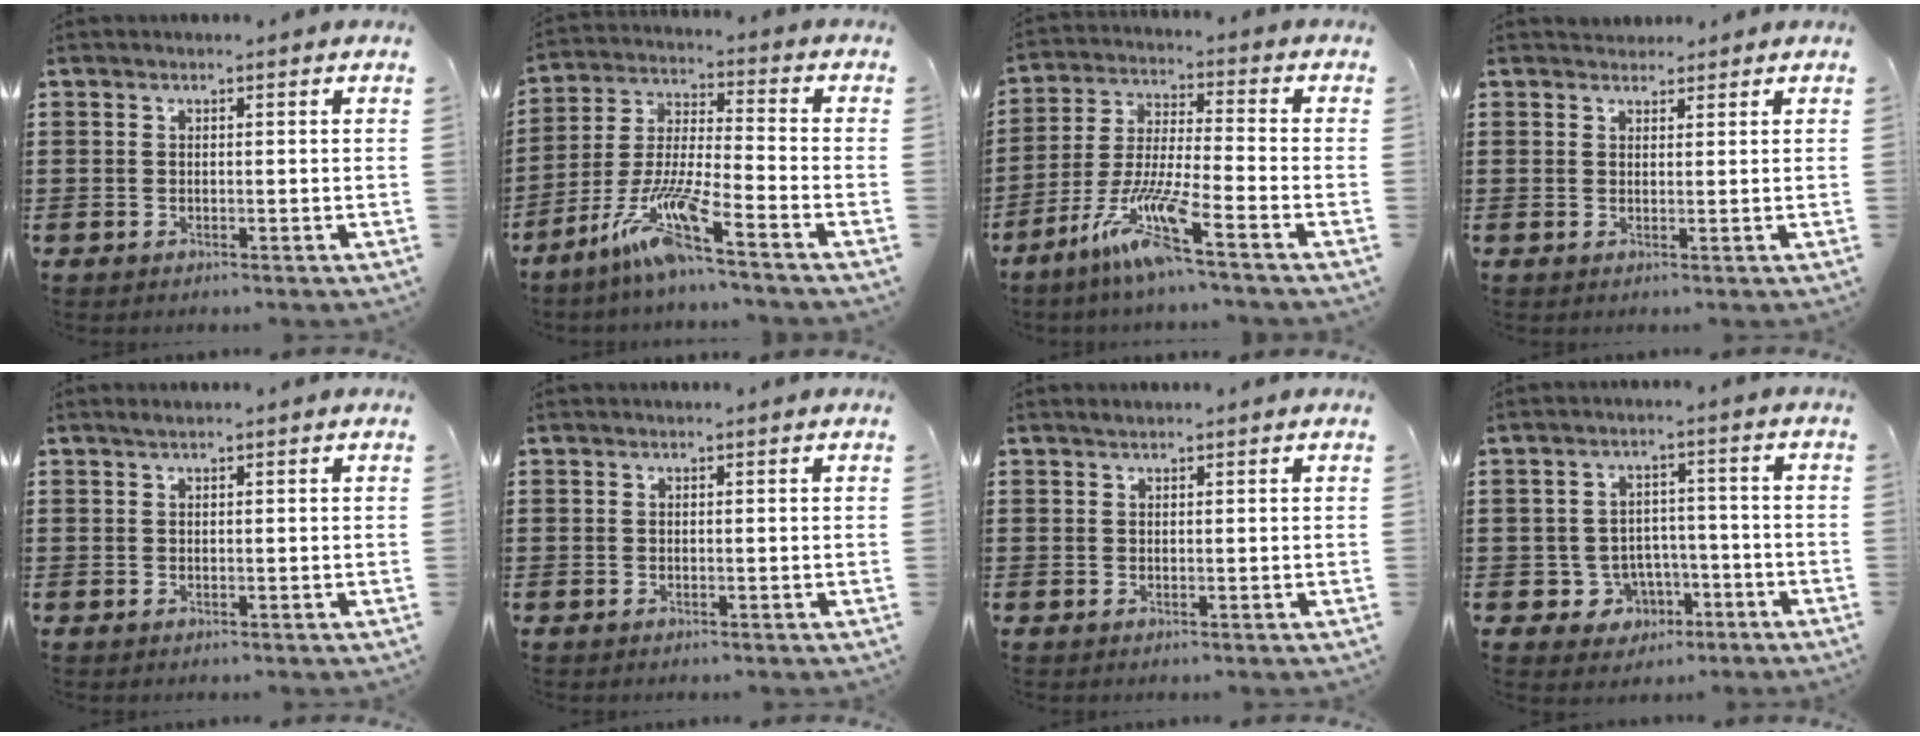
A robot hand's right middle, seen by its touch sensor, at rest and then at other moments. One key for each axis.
{"total": 10.6, "fx": -7.4, "fy": 0.5, "fz": 7.6, "tx": -0.174, "ty": -0.016, "tz": -0.152}
{"total": 9.9, "fx": -6.4, "fy": 0.6, "fz": 7.6, "tx": -0.163, "ty": -0.012, "tz": -0.128}
{"total": 1.8, "fx": 1.6, "fy": 0.9, "fz": -0.2, "tx": 0.008, "ty": 0.002, "tz": 0.030}
{"total": 0.6, "fx": 0.5, "fy": 0.1, "fz": 0.4, "tx": -0.008, "ty": 0.002, "tz": 0.008}
{"total": 0.0}
{"total": 0.5, "fx": 0.5, "fy": 0.2, "fz": 0.1, "tx": -0.003, "ty": 0.001, "tz": 0.009}
{"total": 4.7, "fx": -2.2, "fy": 4.0, "fz": 1.2, "tx": -0.034, "ty": 0.011, "tz": -0.042}